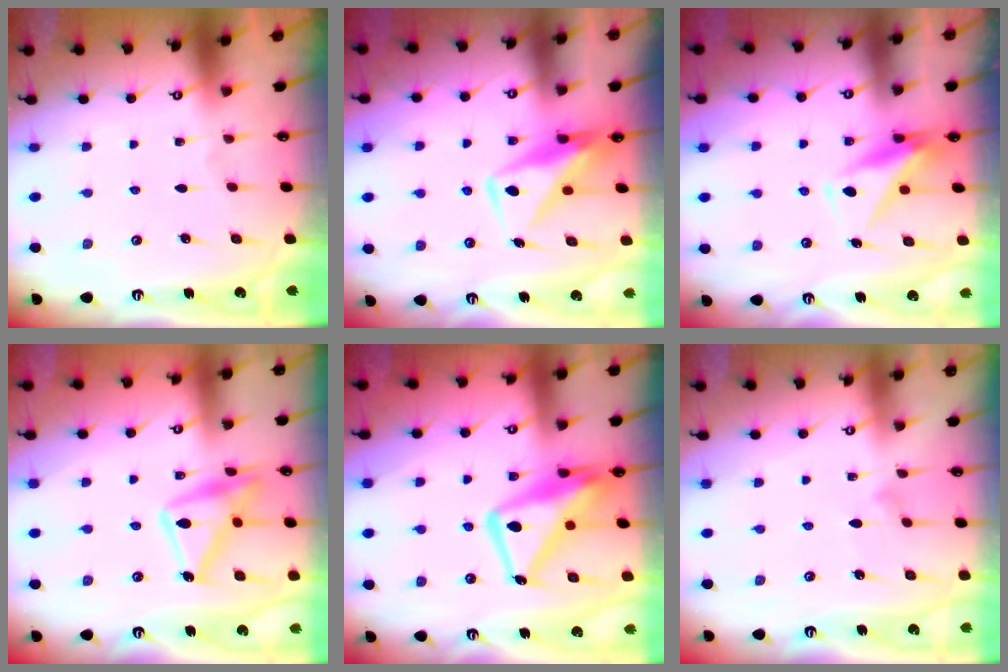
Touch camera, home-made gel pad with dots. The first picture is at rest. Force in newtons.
{"total": 11.1, "press": 11.1, "slide": 1.0}
{"total": 10.0, "press": 9.9, "slide": 1.7}
{"total": 15.7, "press": 15.6, "slide": 1.0}
{"total": 16.6, "press": 16.5, "slide": 1.5}
{"total": 6.9, "press": 6.9, "slide": 0.4}